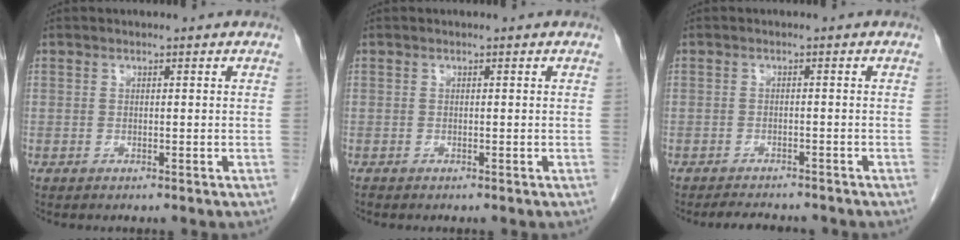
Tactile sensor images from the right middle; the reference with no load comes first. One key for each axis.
{"total": 0.0}
{"total": 5.1, "fx": -4.7, "fy": 1.1, "fz": 1.6, "tx": -0.025, "ty": -0.009, "tz": -0.066}